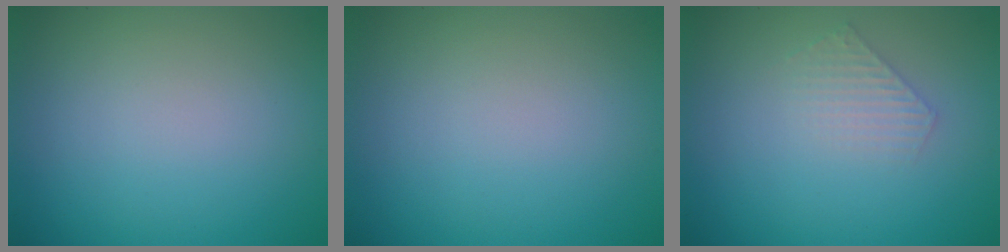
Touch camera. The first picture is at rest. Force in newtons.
{"total": 0.0}
{"total": 1.5, "press": 1.5, "slide": 0.3}